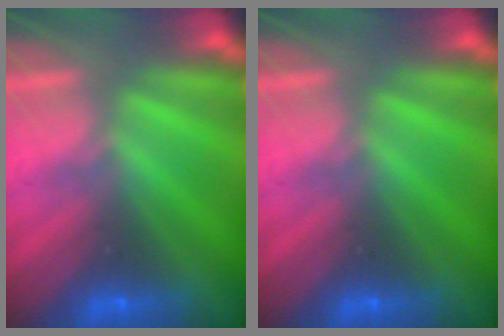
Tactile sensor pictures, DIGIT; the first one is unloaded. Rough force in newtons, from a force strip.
{"total": 0.0}